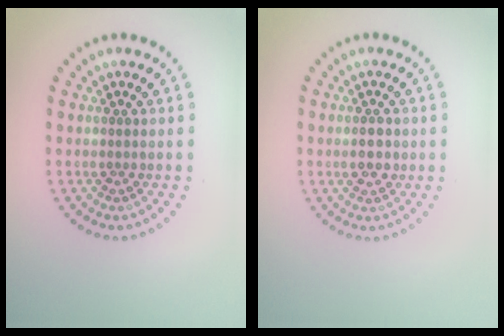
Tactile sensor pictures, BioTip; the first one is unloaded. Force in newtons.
{"total": 2.3, "press": 2.3, "slide": 0.1}